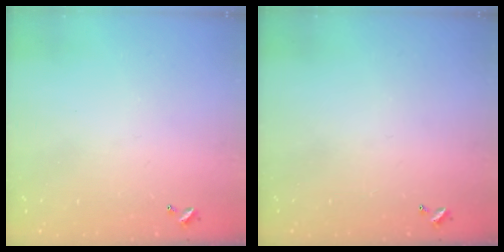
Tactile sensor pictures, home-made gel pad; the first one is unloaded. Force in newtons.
{"total": 0.0}